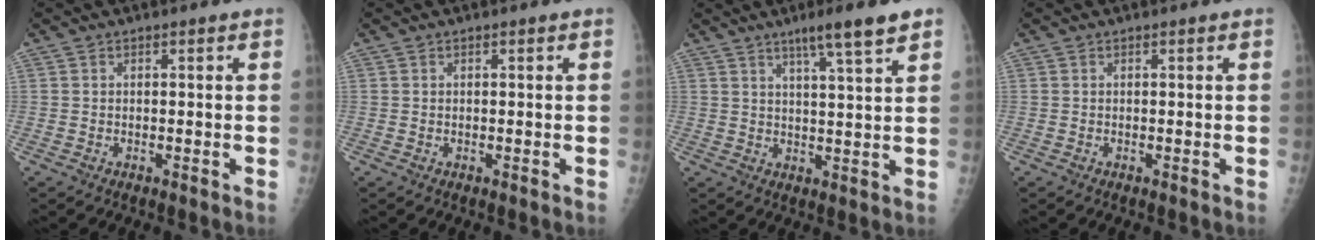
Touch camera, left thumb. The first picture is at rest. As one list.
[{"total": 0.0}, {"total": 7.5, "force": [4.9, 0.0, 5.7], "torque": [-0.090, -0.022, 0.076]}, {"total": 0.0}]